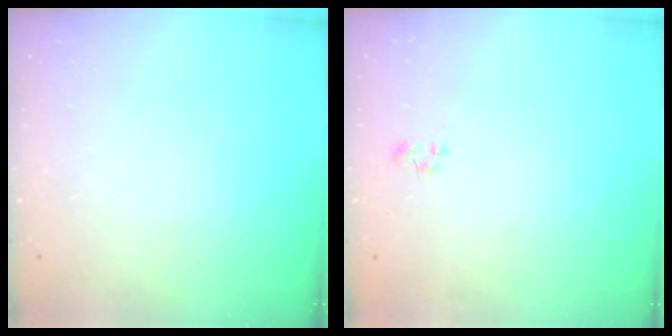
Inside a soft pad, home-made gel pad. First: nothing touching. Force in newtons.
{"total": 0.0}